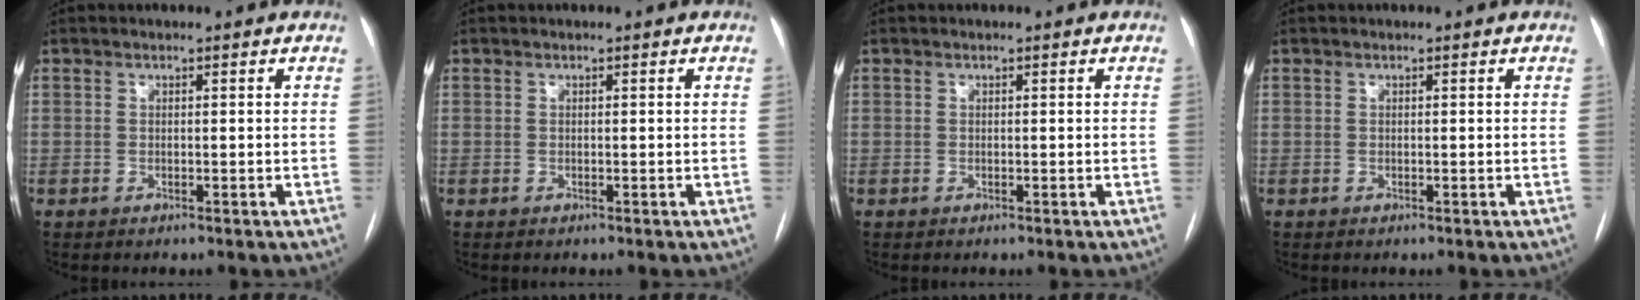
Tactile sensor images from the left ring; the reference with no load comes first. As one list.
[{"total": 0.0}, {"total": 0.0}, {"total": 0.0}]